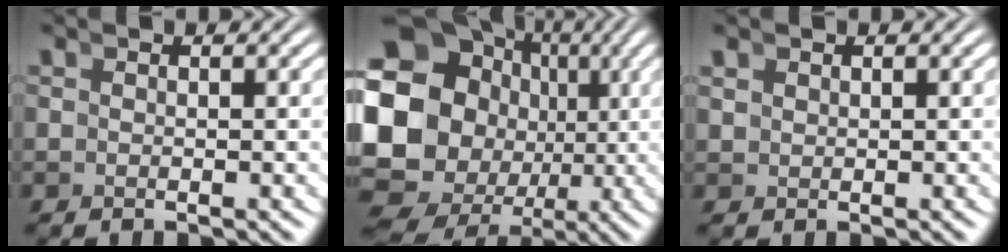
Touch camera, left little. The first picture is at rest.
{"total": 19.0, "force": [-1.2, 15.9, 10.4], "torque": [-0.230, -0.055, -0.011]}
{"total": 1.0, "force": [0.6, 0.8, 0.3], "torque": [-0.006, 0.001, 0.017]}